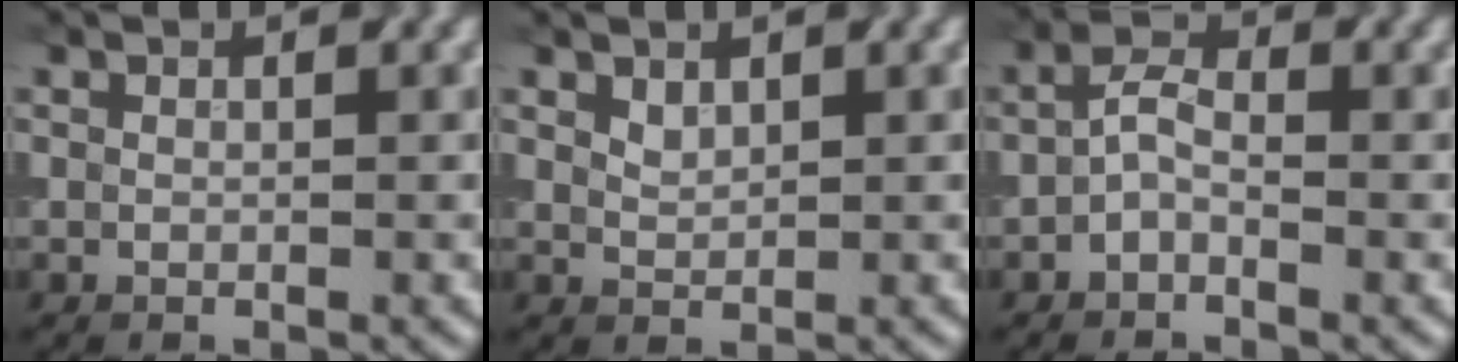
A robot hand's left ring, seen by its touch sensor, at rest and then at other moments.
{"total": 1.0, "force": [0.7, 0.5, 0.5], "torque": [-0.011, 0.006, 0.018]}
{"total": 2.1, "force": [-1.2, 0.8, 1.5], "torque": [-0.029, 0.015, -0.022]}